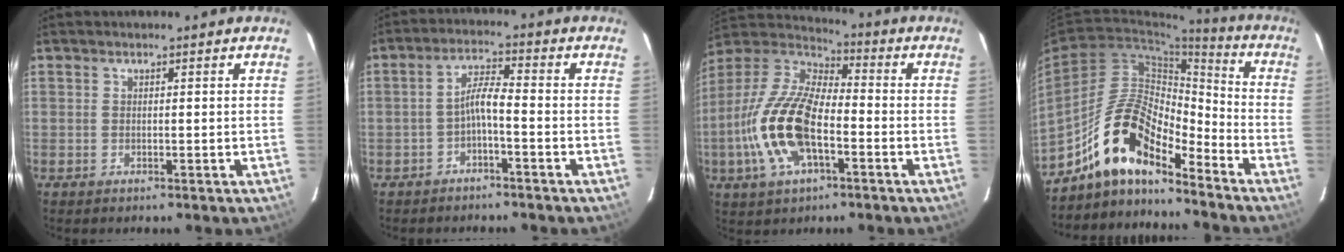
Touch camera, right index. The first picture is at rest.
{"total": 3.8, "force": [-2.0, 0.3, 3.2], "torque": [-0.073, 0.012, -0.036]}
{"total": 18.0, "force": [-5.2, 8.1, 15.2], "torque": [-0.324, -0.005, -0.105]}
{"total": 14.0, "force": [-10.9, 4.4, 7.6], "torque": [-0.139, 0.021, -0.211]}